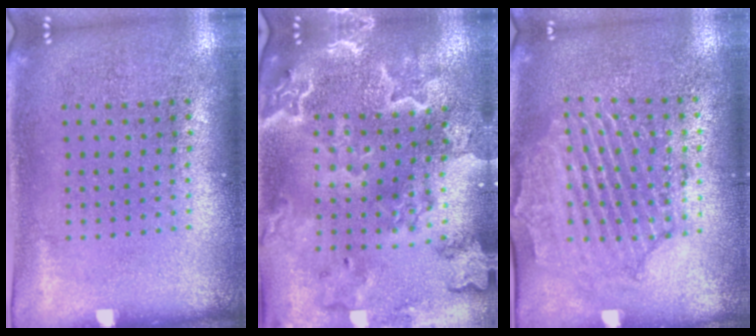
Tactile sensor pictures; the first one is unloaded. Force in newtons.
{"total": 3.6, "press": 3.1, "slide": 1.9}
{"total": 2.0, "press": 1.9, "slide": 0.5}